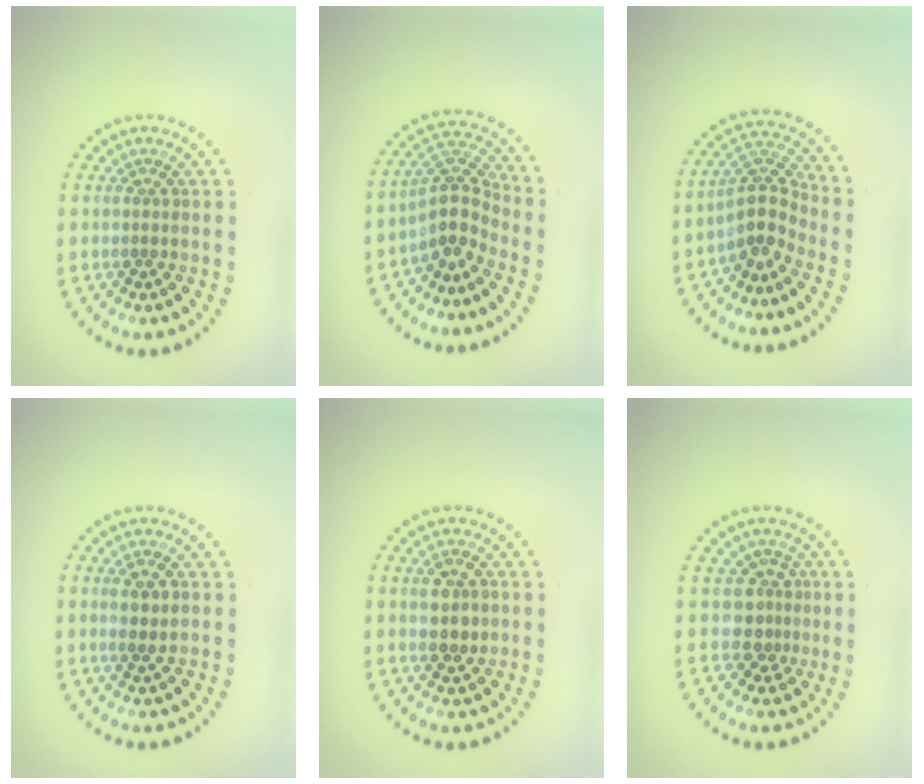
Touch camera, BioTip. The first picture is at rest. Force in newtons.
{"total": 3.6, "press": 2.7, "slide": 2.4}
{"total": 3.5, "press": 2.6, "slide": 2.3}
{"total": 1.6, "press": 1.4, "slide": 0.8}
{"total": 2.5, "press": 2.5, "slide": 0.4}
{"total": 2.6, "press": 1.9, "slide": 1.7}